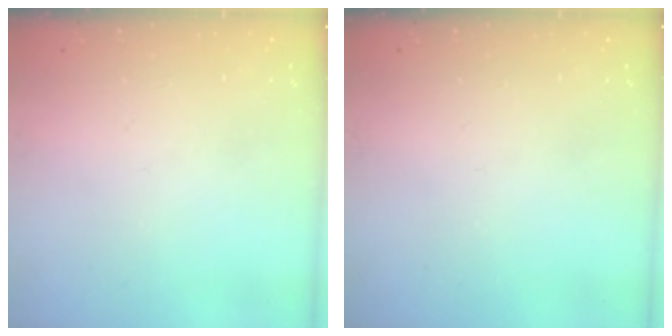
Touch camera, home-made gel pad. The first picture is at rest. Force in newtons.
{"total": 0.0}